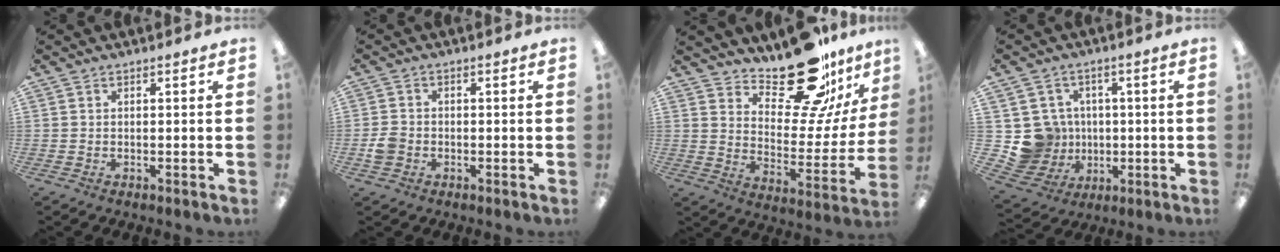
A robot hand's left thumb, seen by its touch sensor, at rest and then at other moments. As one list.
[{"total": 3.3, "force": [-1.1, 2.7, 1.6], "torque": [-0.025, 0.008, -0.021]}, {"total": 21.1, "force": [16.8, 7.9, 10.1], "torque": [-0.140, -0.125, 0.283]}, {"total": 10.4, "force": [-0.2, 10.2, 2.0], "torque": [-0.060, 0.007, 0.013]}]